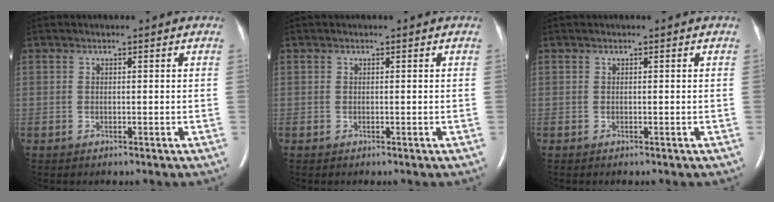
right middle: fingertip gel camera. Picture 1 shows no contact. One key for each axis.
{"total": 0.0}
{"total": 0.0}